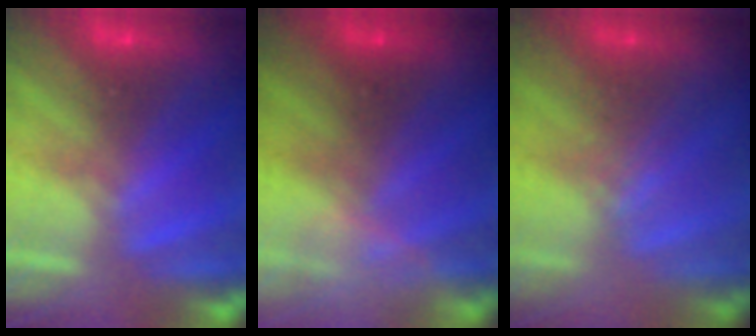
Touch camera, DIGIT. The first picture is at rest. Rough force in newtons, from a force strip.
{"total": 2.4}
{"total": 2.5}